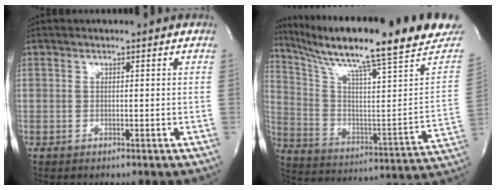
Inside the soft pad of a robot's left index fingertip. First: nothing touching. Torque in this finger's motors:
{"motor_torque": [0.06, -0.13, 0.28, 0.15]}